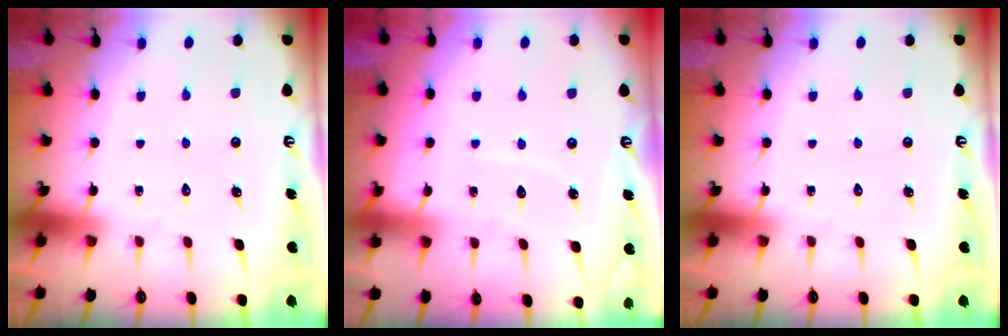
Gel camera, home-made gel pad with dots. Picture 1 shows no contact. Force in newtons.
{"total": 3.7, "press": 3.7, "slide": 0.3}
{"total": 0.0}